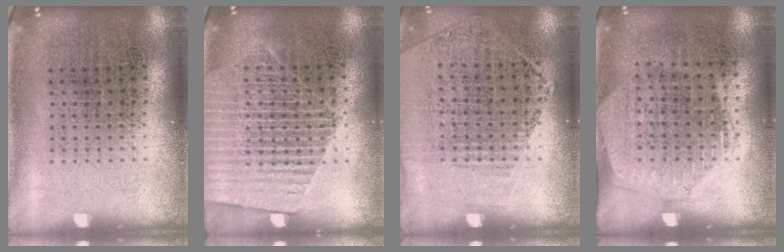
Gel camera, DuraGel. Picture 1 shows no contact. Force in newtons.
{"total": 1.7, "press": 1.5, "slide": 0.8}
{"total": 1.2, "press": 1.0, "slide": 0.7}
{"total": 1.4, "press": 1.2, "slide": 0.8}